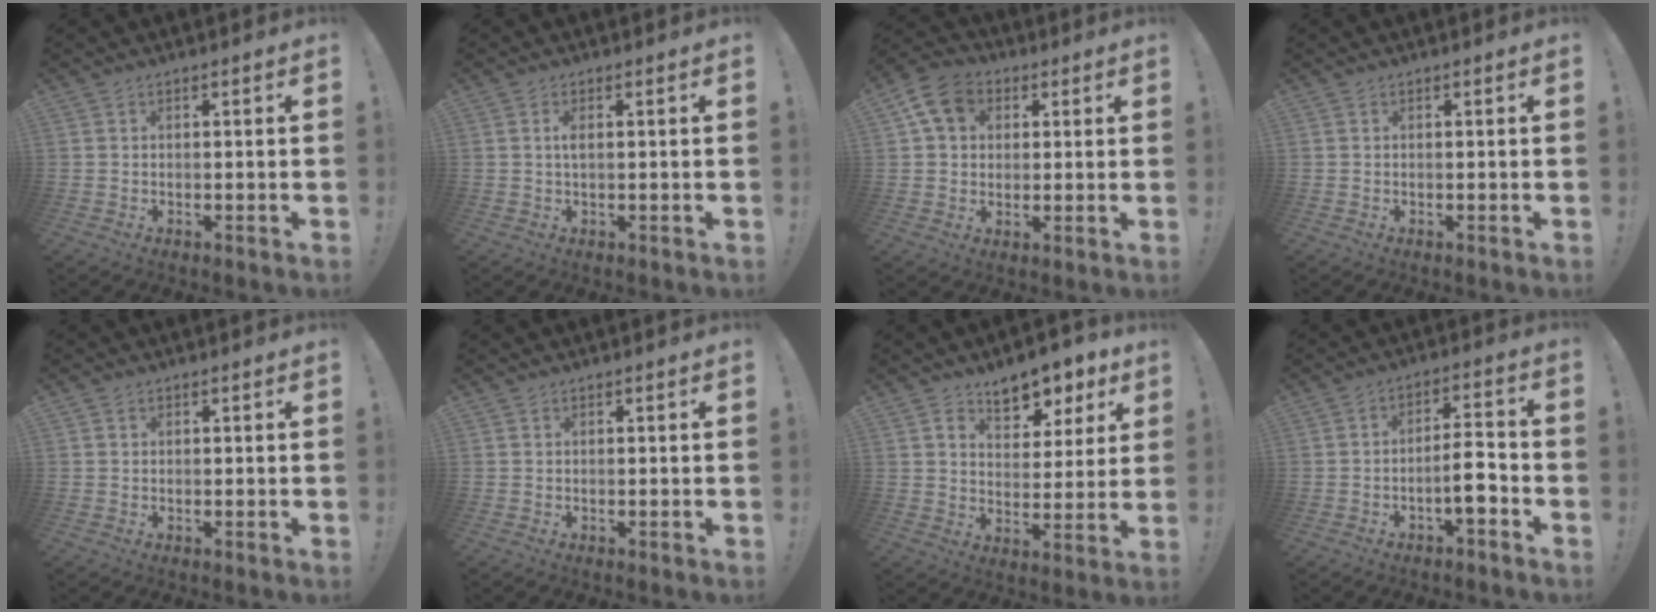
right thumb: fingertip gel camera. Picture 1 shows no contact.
{"total": 2.0, "force": [0.2, 0.5, 1.9], "torque": [-0.031, 0.001, 0.000]}
{"total": 10.4, "force": [3.7, 8.3, 5.1], "torque": [-0.081, -0.001, 0.078]}
{"total": 0.0}
{"total": 0.5, "force": [0.2, 0.5, 0.0], "torque": [0.005, -0.001, 0.003]}
{"total": 0.0}
{"total": 9.6, "force": [6.7, 5.3, 4.2], "torque": [-0.049, -0.046, 0.123]}
{"total": 8.1, "force": [-3.5, 2.7, 6.8], "torque": [-0.106, 0.015, -0.060]}